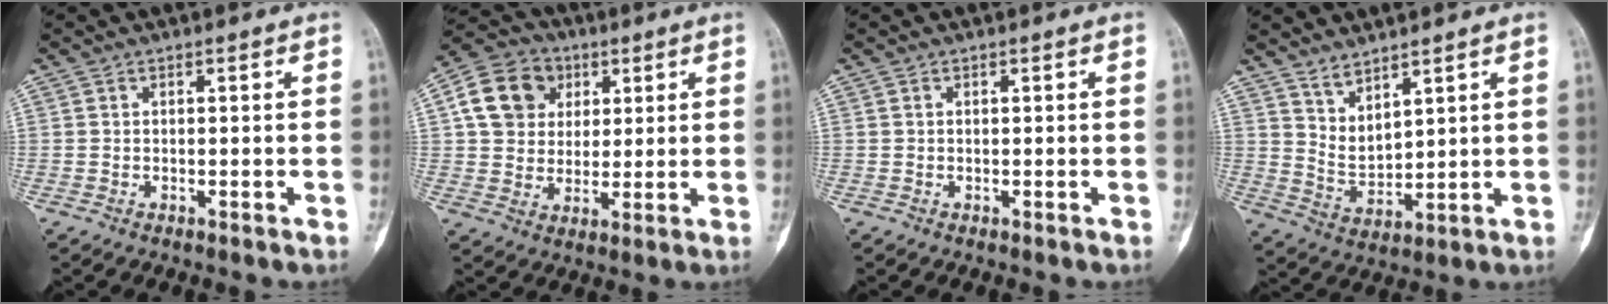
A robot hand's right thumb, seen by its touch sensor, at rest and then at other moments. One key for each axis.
{"total": 12.4, "fx": 3.7, "fy": 10.5, "fz": 5.5, "tx": -0.078, "ty": 0.000, "tz": 0.058}
{"total": 0.0}
{"total": 5.6, "fx": 4.6, "fy": 1.7, "fz": 2.7, "tx": -0.044, "ty": -0.051, "tz": 0.103}